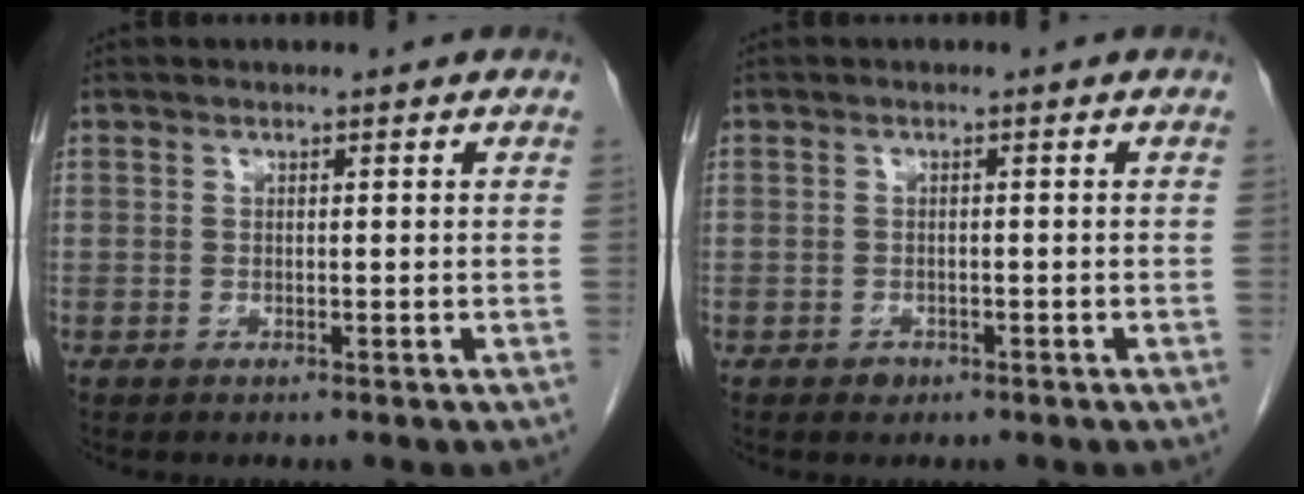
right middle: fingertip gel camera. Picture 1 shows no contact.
{"total": 1.1, "force": [-0.8, 0.8, 0.3], "torque": [-0.004, 0.003, -0.011]}